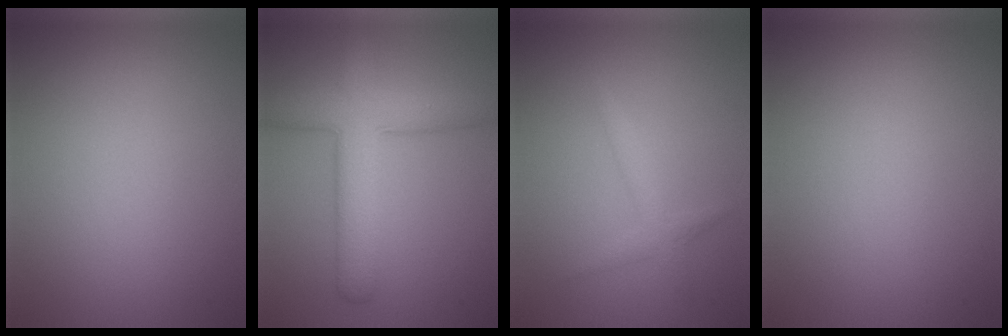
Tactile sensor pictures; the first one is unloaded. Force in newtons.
{"total": 6.4, "press": 6.4, "slide": 0.2}
{"total": 1.5, "press": 1.5, "slide": 0.1}
{"total": 0.0}